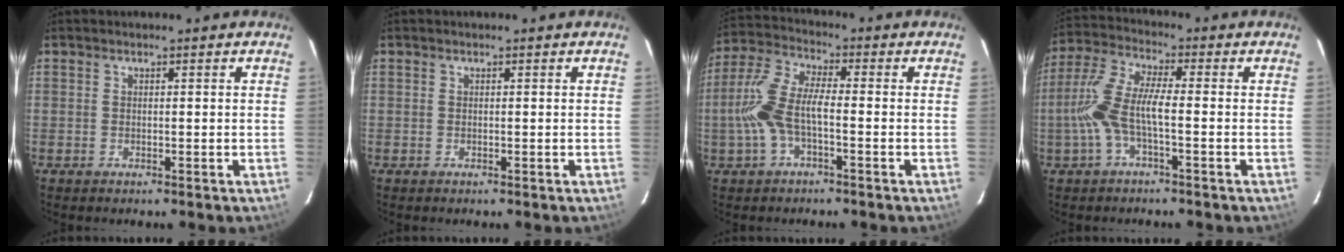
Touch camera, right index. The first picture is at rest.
{"total": 0.0}
{"total": 9.5, "force": [-2.2, 3.5, 8.5], "torque": [-0.197, 0.013, -0.046]}
{"total": 9.0, "force": [-2.2, 2.1, 8.5], "torque": [-0.196, 0.009, -0.042]}